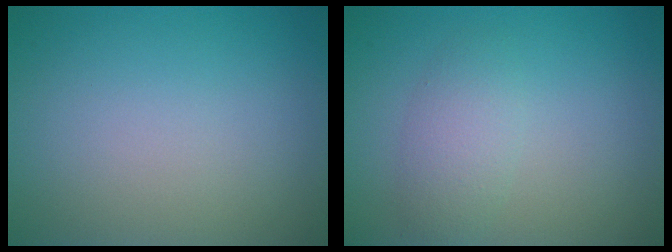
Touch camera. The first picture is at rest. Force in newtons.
{"total": 2.4, "press": 2.4, "slide": 0.1}